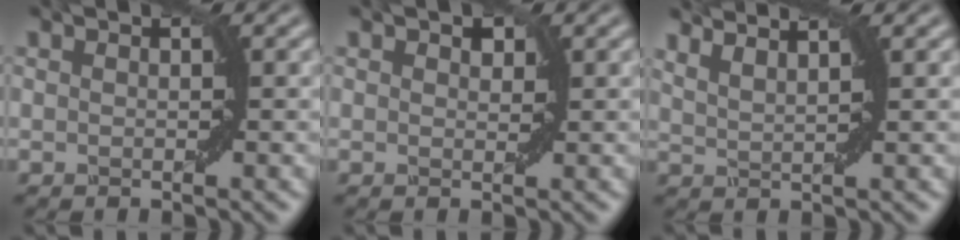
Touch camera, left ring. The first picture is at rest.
{"total": 0.8, "force": [0.4, 0.6, 0.3], "torque": [-0.004, -0.001, 0.010]}
{"total": 4.3, "force": [3.5, 1.3, 2.0], "torque": [-0.021, 0.015, 0.030]}